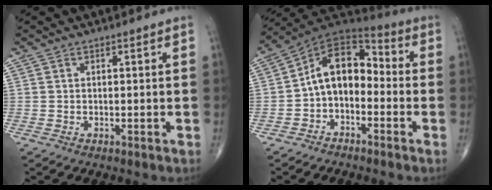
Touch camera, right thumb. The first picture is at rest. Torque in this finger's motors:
{"motor_torque": [-0.01, 0.25, 1.13, -0.09, 0.13]}